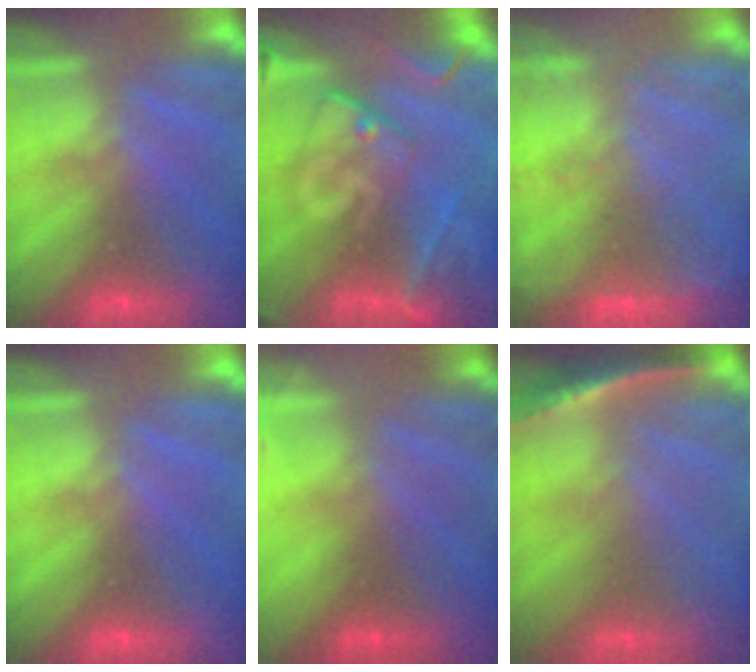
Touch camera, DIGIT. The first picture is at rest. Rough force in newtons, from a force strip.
{"total": 9.1}
{"total": 6.1}
{"total": 0.0}
{"total": 3.1}
{"total": 1.2}